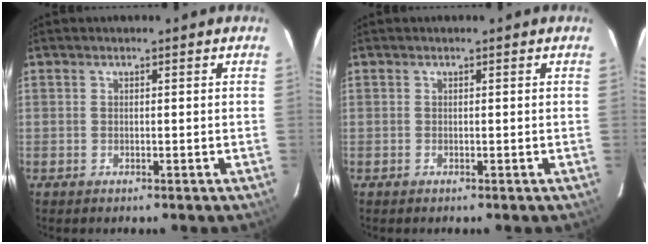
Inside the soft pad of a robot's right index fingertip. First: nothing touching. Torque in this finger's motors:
{"motor_torque": [-0.06, 0.09, -0.02, 0.01]}